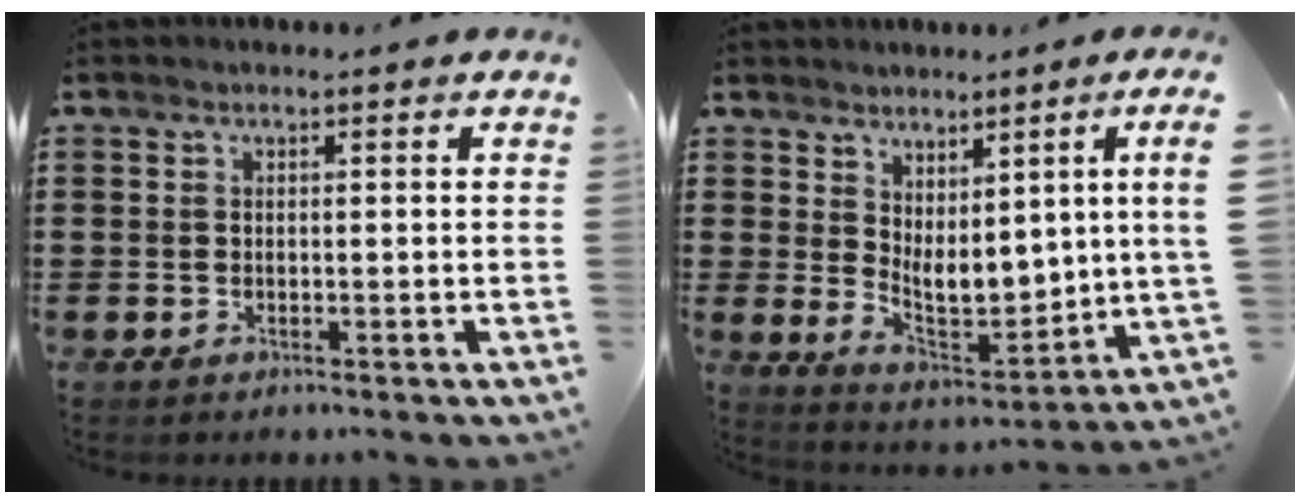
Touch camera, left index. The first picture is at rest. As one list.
[{"total": 5.4, "force": [2.8, 1.3, 4.4], "torque": [-0.086, -0.022, 0.048]}]